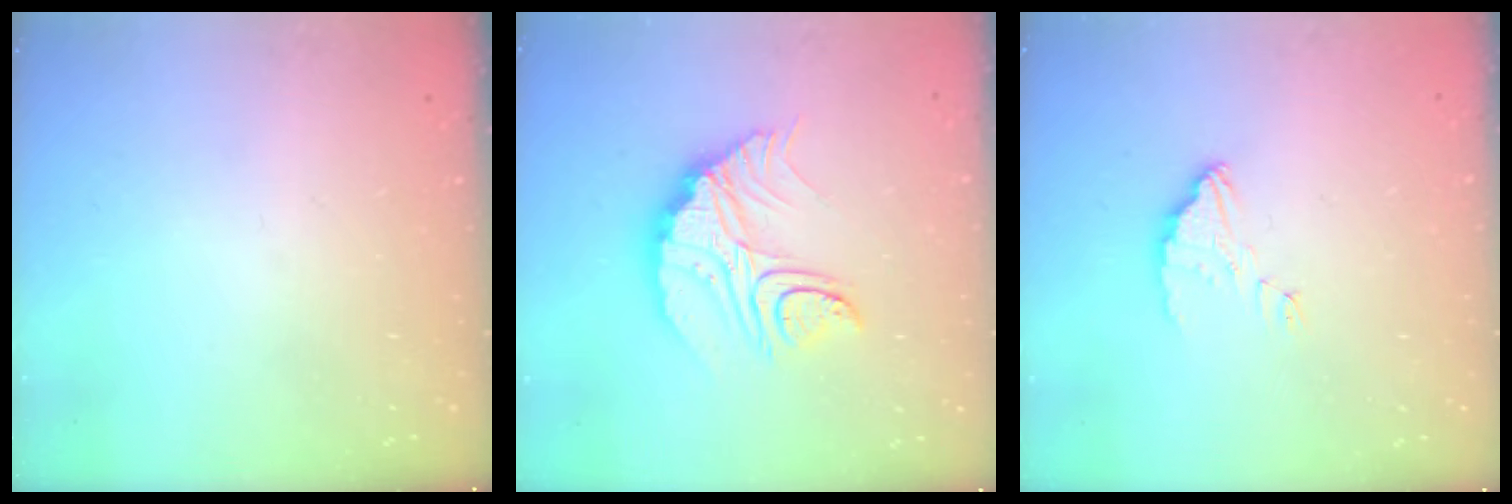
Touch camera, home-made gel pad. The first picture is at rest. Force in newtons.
{"total": 12.9, "press": 12.9, "slide": 0.9}
{"total": 3.1, "press": 3.1, "slide": 0.1}